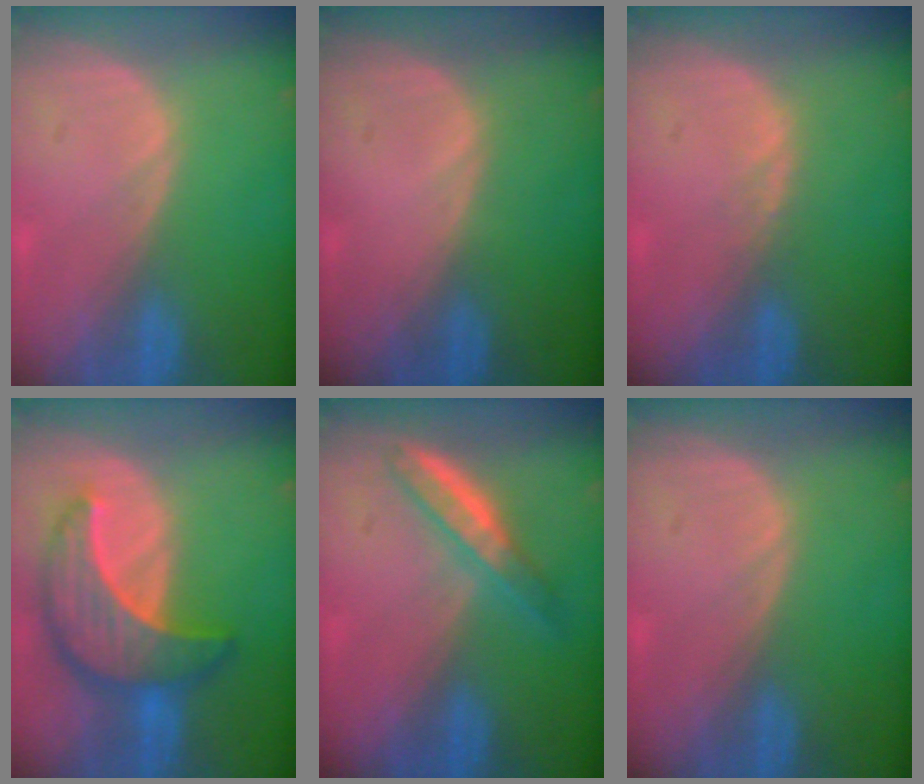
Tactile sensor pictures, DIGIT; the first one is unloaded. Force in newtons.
{"total": 0.0}
{"total": 0.8, "press": 0.8, "slide": 0.3}
{"total": 10.0, "press": 10.0, "slide": 0.6}
{"total": 4.9, "press": 4.5, "slide": 1.9}
{"total": 0.0}